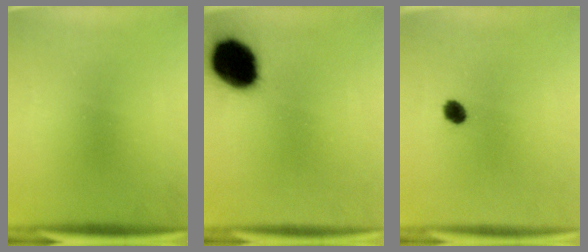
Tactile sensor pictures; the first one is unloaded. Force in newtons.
{"total": 16.8}
{"total": 2.9}